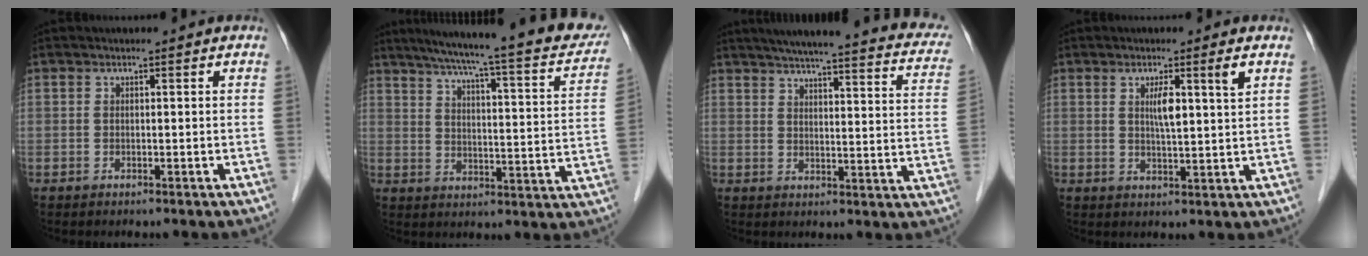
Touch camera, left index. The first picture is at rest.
{"total": 24.9, "force": [20.9, 2.8, 13.2], "torque": [-0.193, -0.021, 0.257]}
{"total": 26.1, "force": [22.3, 3.3, 13.2], "torque": [-0.180, -0.017, 0.256]}
{"total": 5.1, "force": [2.0, -0.3, 4.7], "torque": [-0.081, 0.002, 0.033]}